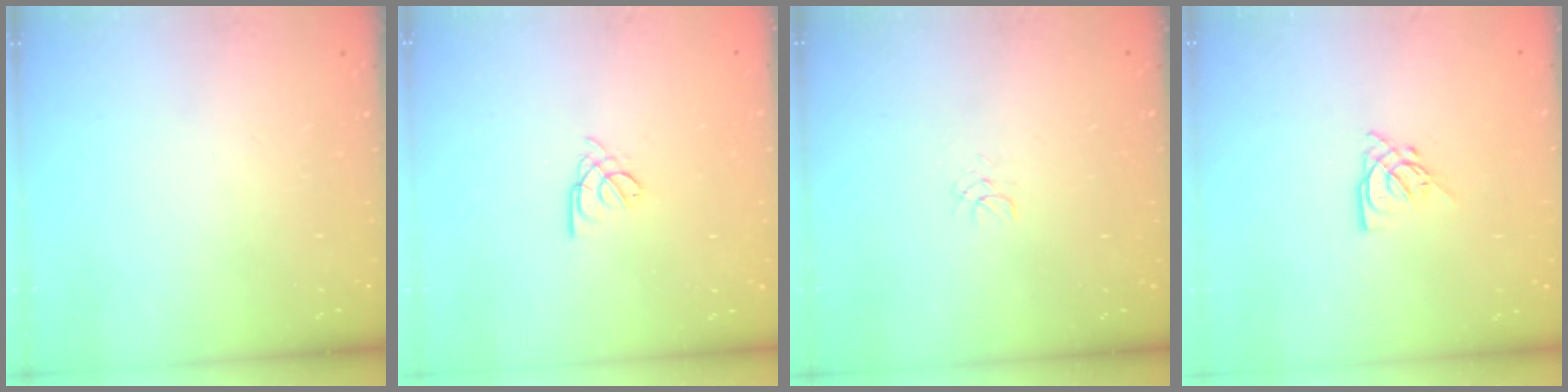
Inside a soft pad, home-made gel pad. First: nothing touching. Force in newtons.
{"total": 2.2, "press": 2.1, "slide": 0.5}
{"total": 1.1, "press": 1.1, "slide": 0.1}
{"total": 4.3, "press": 4.2, "slide": 0.5}